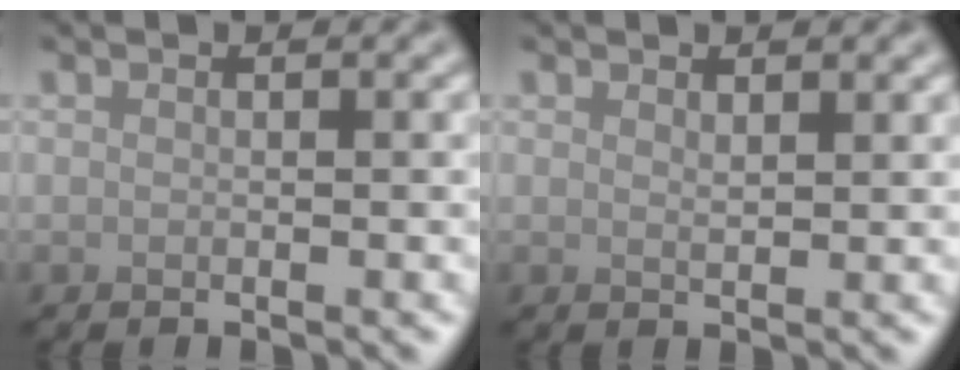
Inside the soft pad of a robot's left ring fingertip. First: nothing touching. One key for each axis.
{"total": 0.9, "fx": 0.8, "fy": 0.2, "fz": 0.4, "tx": -0.010, "ty": -0.002, "tz": 0.014}